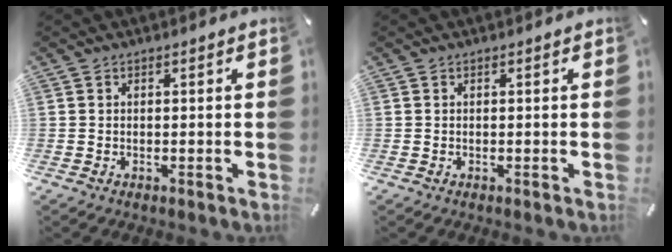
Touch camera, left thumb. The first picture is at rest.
{"total": 0.0}